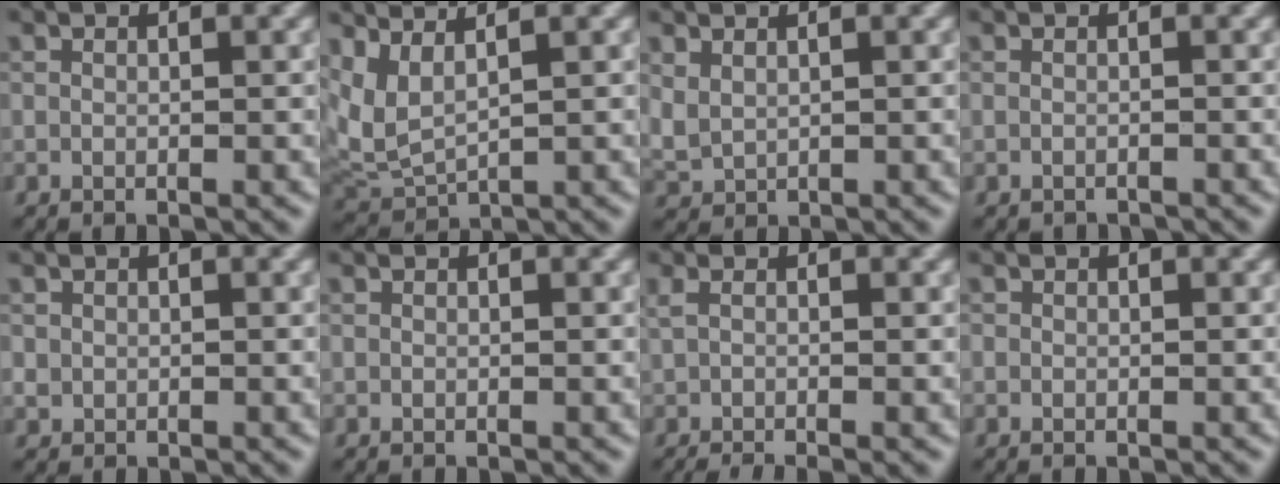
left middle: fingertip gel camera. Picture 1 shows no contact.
{"total": 3.5, "force": [2.1, 1.1, 2.5], "torque": [-0.073, 0.000, 0.050]}
{"total": 1.4, "force": [1.0, 0.8, 0.7], "torque": [-0.021, -0.001, 0.028]}
{"total": 1.3, "force": [-1.3, 0.0, 0.1], "torque": [0.001, -0.007, -0.022]}
{"total": 0.6, "force": [0.2, 0.6, 0.1], "torque": [0.002, -0.002, 0.004]}
{"total": 0.0}
{"total": 3.1, "force": [-0.7, 1.0, 2.8], "torque": [-0.042, -0.014, -0.010]}
{"total": 0.0}